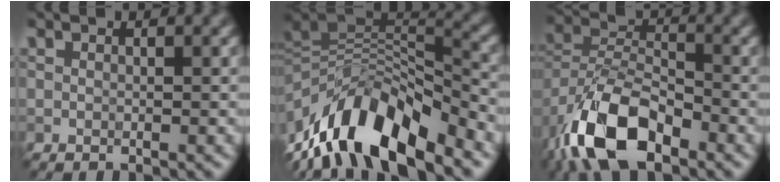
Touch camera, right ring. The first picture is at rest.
{"total": 12.3, "force": [-5.9, 4.9, 9.6], "torque": [-0.174, 0.015, -0.109]}
{"total": 9.4, "force": [-5.7, 4.7, 5.9], "torque": [-0.111, 0.000, -0.120]}